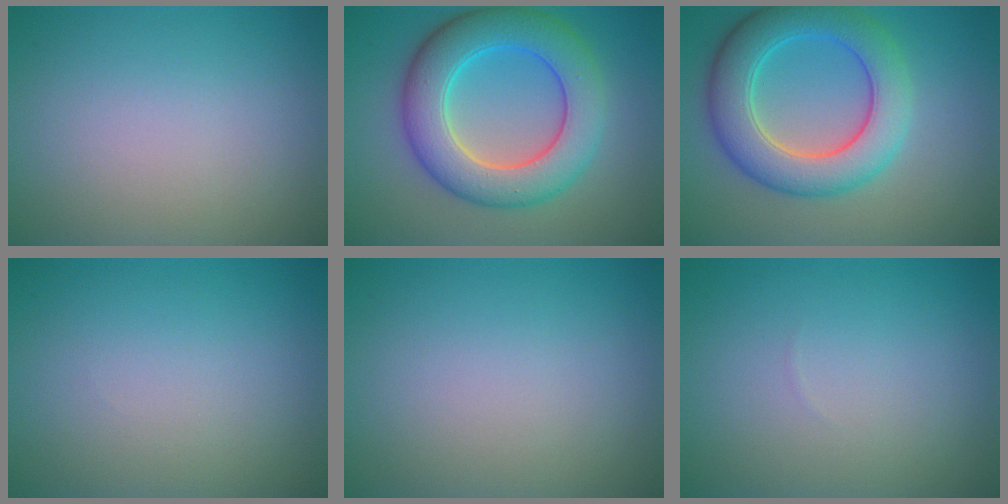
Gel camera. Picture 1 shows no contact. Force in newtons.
{"total": 8.6, "press": 8.6, "slide": 0.3}
{"total": 7.5, "press": 7.5, "slide": 0.2}
{"total": 0.0}
{"total": 0.0}
{"total": 0.0}